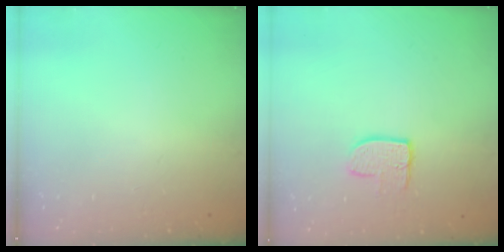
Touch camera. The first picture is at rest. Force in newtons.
{"total": 7.4, "press": 7.4, "slide": 0.2}